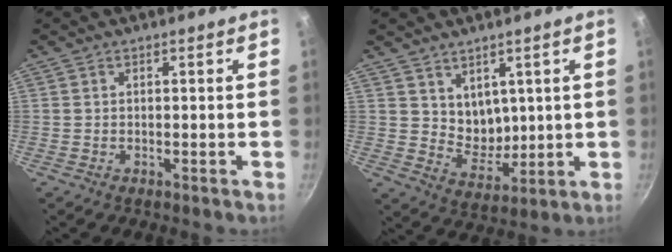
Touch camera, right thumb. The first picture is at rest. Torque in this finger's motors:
{"motor_torque": [-0.33, 0.31, 0.69, 0.32, 0.17]}